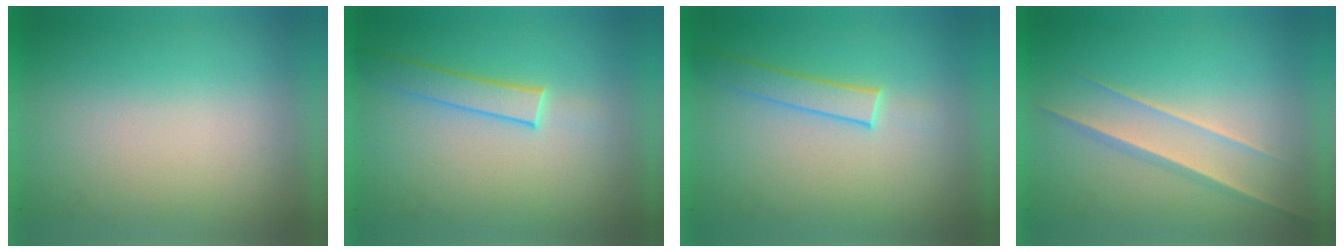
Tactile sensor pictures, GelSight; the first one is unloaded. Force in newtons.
{"total": 1.9}
{"total": 1.9}
{"total": 1.5}